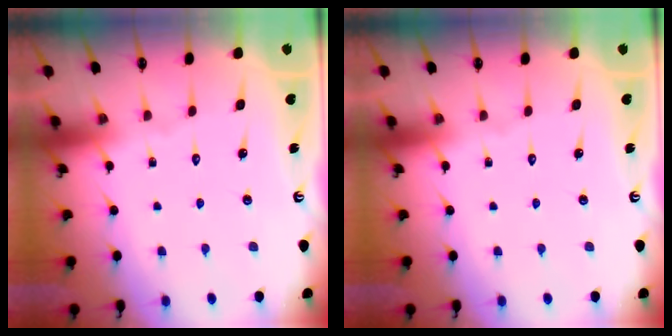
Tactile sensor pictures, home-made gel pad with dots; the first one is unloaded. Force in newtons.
{"total": 0.0}